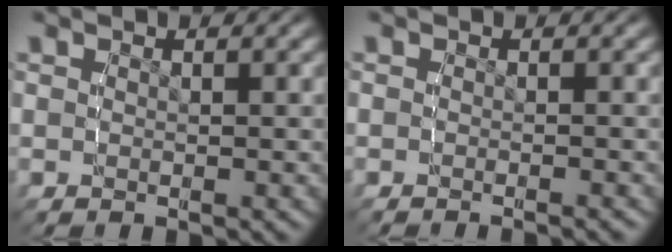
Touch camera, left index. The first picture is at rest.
{"total": 1.6, "force": [-1.5, 0.1, 0.6], "torque": [-0.003, 0.001, -0.023]}